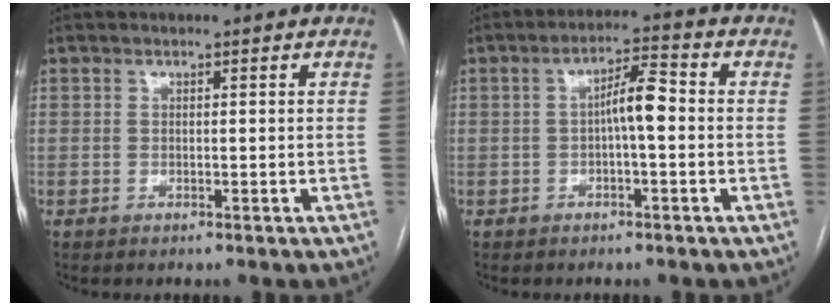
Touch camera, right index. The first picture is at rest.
{"total": 5.2, "force": [-0.4, 1.0, 5.1], "torque": [-0.084, 0.017, -0.007]}